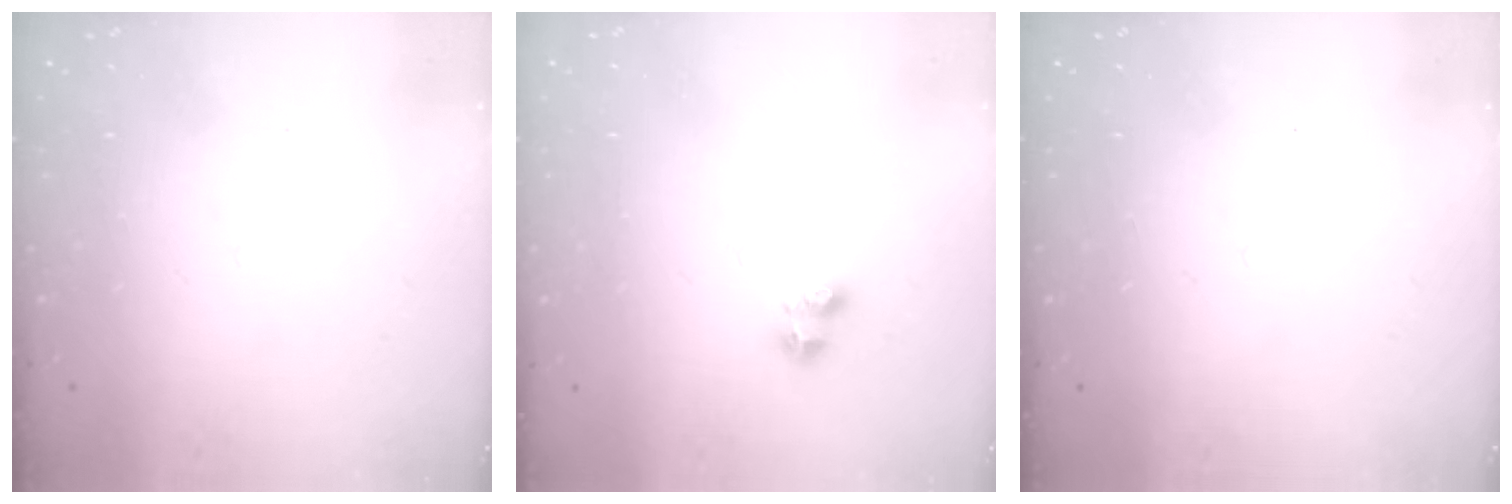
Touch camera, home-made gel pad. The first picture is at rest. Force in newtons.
{"total": 2.2, "press": 2.2, "slide": 0.5}
{"total": 0.0}